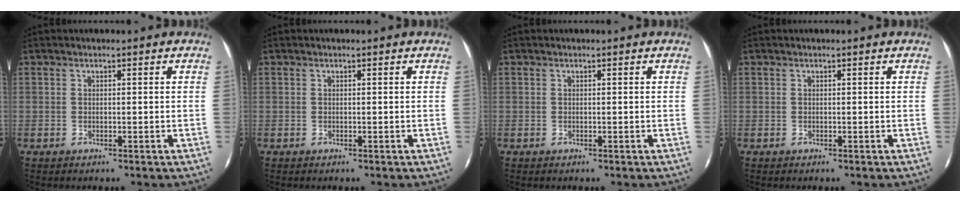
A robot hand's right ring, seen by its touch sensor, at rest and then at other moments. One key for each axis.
{"total": 0.0}
{"total": 0.0}
{"total": 0.0}